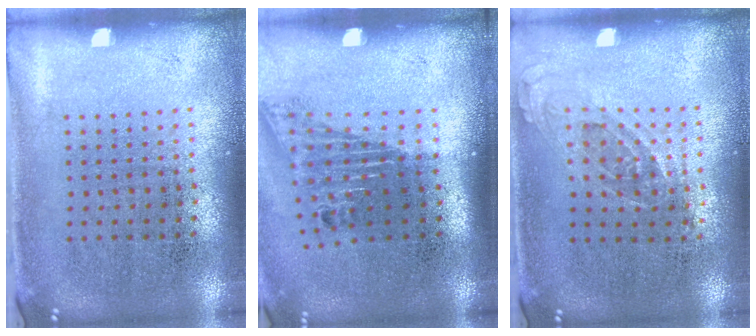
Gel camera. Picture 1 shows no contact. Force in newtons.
{"total": 1.6, "press": 1.2, "slide": 1.1}
{"total": 0.7, "press": 0.6, "slide": 0.3}